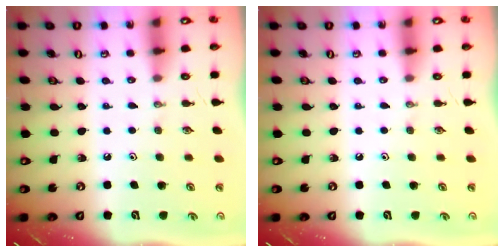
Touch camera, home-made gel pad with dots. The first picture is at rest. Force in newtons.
{"total": 0.0}